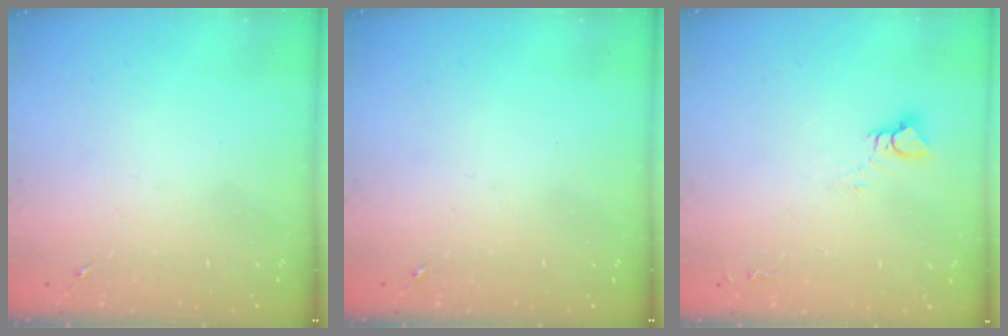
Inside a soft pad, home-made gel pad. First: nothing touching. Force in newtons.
{"total": 0.0}
{"total": 4.6, "press": 4.5, "slide": 0.5}